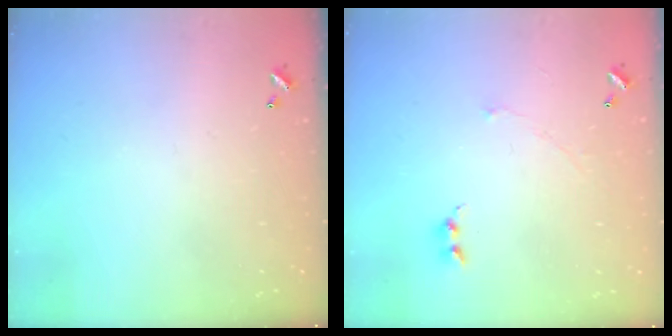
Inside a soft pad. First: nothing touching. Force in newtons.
{"total": 2.4, "press": 2.3, "slide": 0.7}